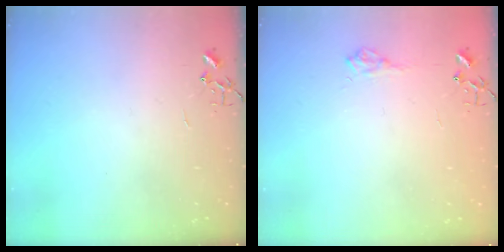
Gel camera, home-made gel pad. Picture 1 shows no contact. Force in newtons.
{"total": 7.5, "press": 7.5, "slide": 0.9}